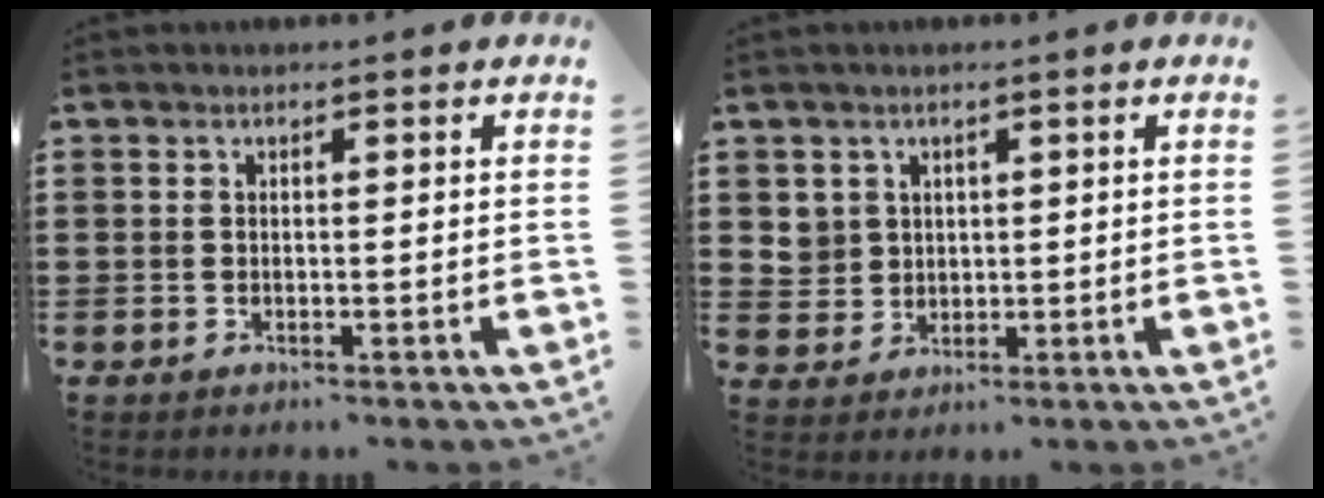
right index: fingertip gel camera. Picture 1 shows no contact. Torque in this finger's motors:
{"motor_torque": [-0.02, 0.11, -0.01, 0.00]}